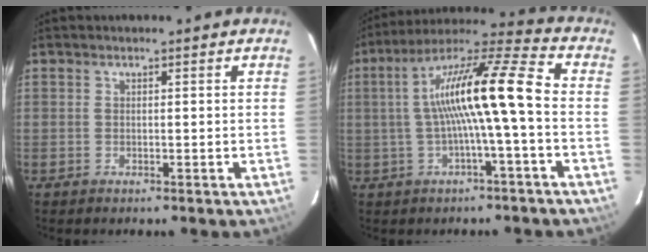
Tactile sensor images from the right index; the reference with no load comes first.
{"total": 15.0, "force": [-0.6, 0.7, 14.9], "torque": [-0.267, 0.028, -0.014]}